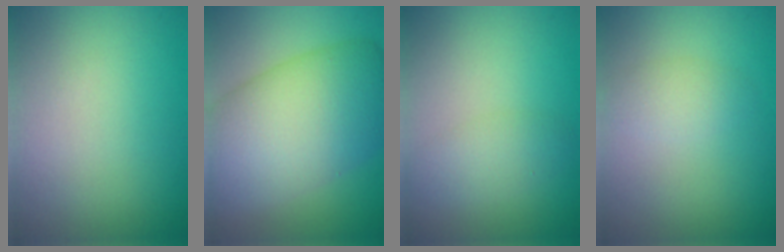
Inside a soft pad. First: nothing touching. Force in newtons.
{"total": 12.2, "press": 12.1, "slide": 0.8}
{"total": 2.2, "press": 2.2, "slide": 0.1}
{"total": 1.8, "press": 1.8, "slide": 0.0}